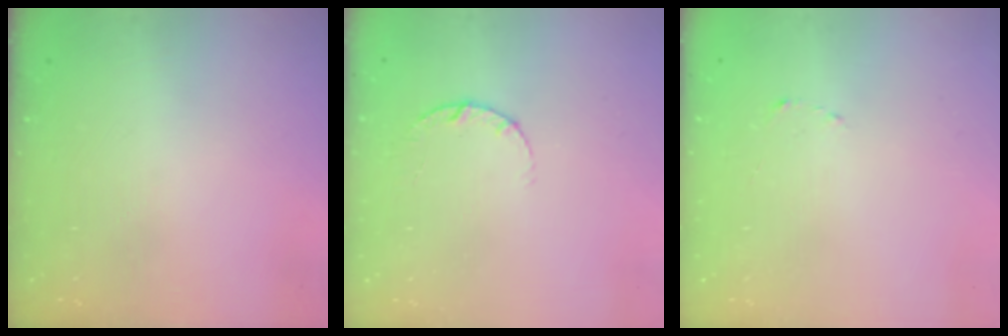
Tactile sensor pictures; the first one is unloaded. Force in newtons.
{"total": 3.6, "press": 3.6, "slide": 0.5}
{"total": 1.5, "press": 1.5, "slide": 0.2}